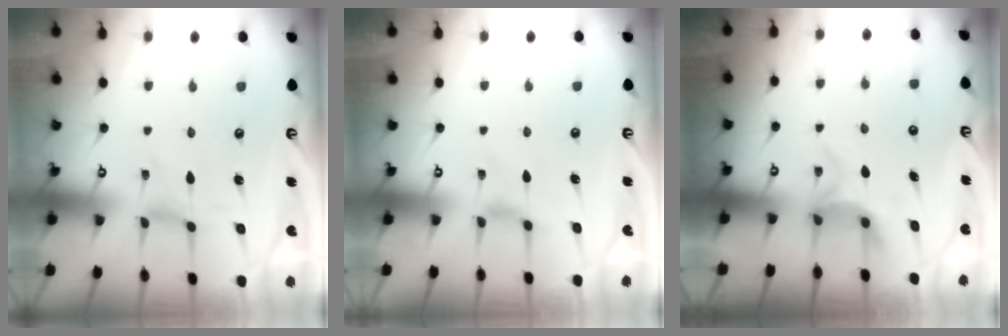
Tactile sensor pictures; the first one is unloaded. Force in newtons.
{"total": 1.6, "press": 1.6, "slide": 0.4}
{"total": 5.5, "press": 5.5, "slide": 0.4}